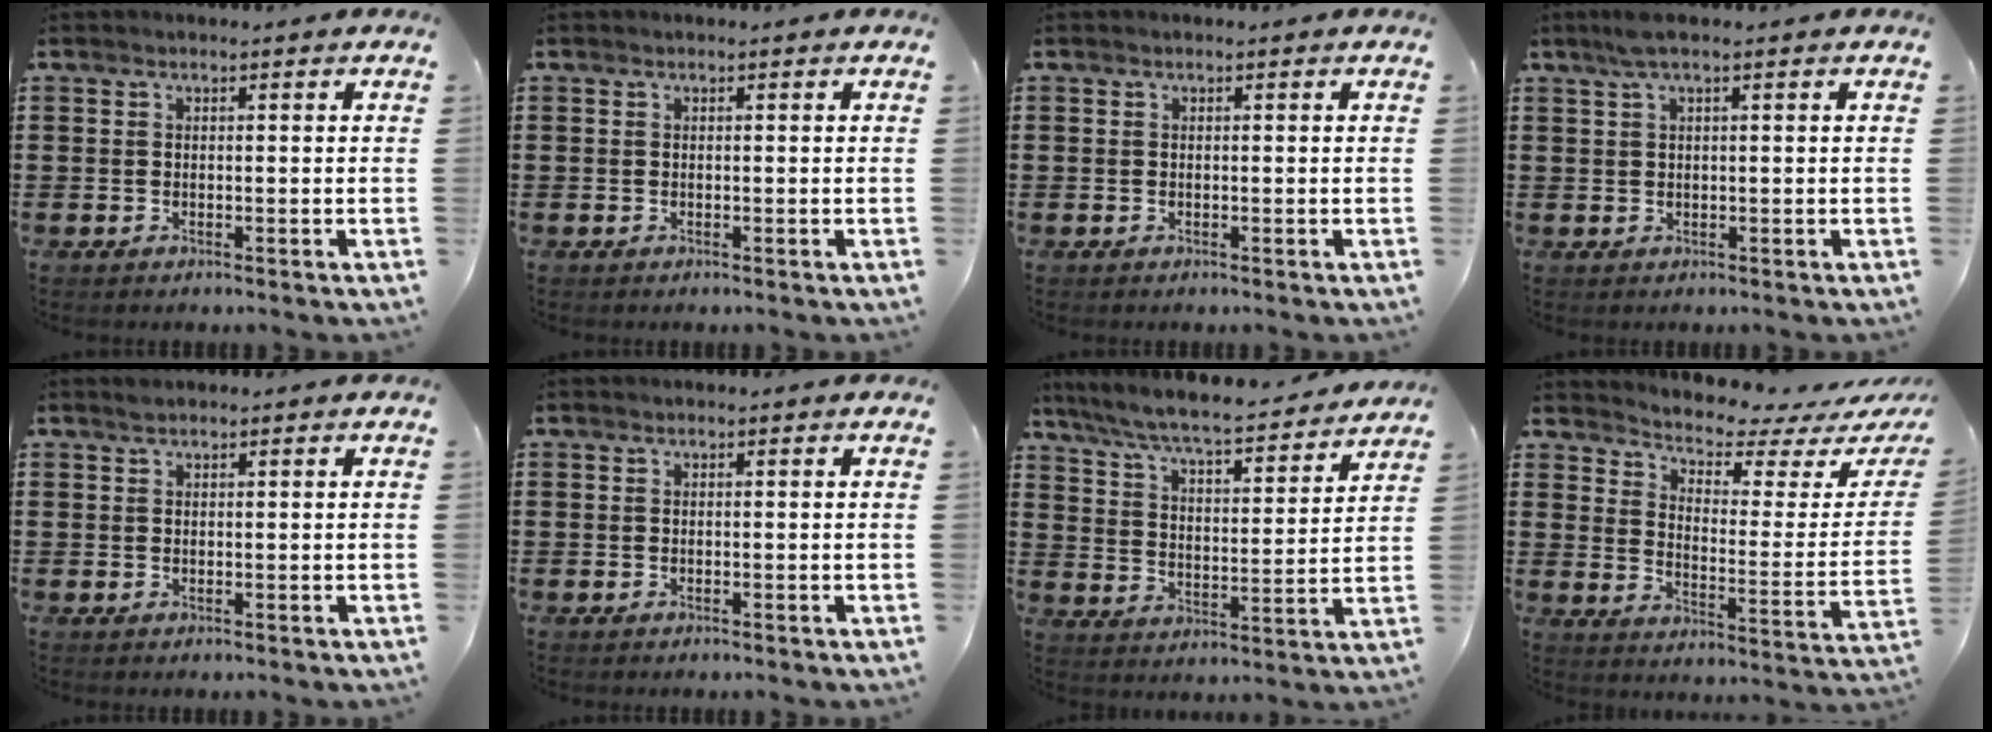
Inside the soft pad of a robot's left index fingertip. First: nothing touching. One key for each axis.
{"total": 0.0}
{"total": 0.0}
{"total": 2.4, "fx": 1.2, "fy": 0.2, "fz": 2.0, "tx": -0.041, "ty": 0.003, "tz": 0.021}
{"total": 1.1, "fx": 1.0, "fy": 0.3, "fz": 0.4, "tx": -0.009, "ty": 0.001, "tz": 0.019}
{"total": 0.0}
{"total": 6.4, "fx": 5.9, "fy": 0.1, "fz": 2.6, "tx": -0.075, "ty": -0.043, "tz": 0.094}
{"total": 3.9, "fx": 3.6, "fy": 0.5, "fz": 1.3, "tx": -0.042, "ty": -0.035, "tz": 0.052}